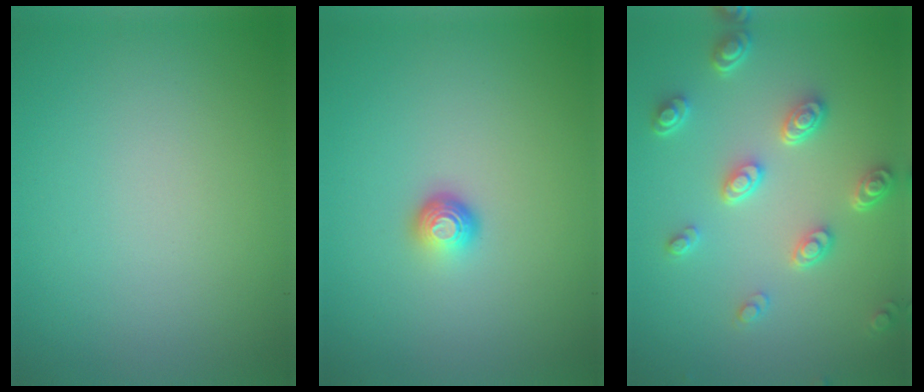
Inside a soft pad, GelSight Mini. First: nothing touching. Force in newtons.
{"total": 1.5, "press": 1.0, "slide": 1.1}
{"total": 4.4, "press": 3.3, "slide": 2.8}